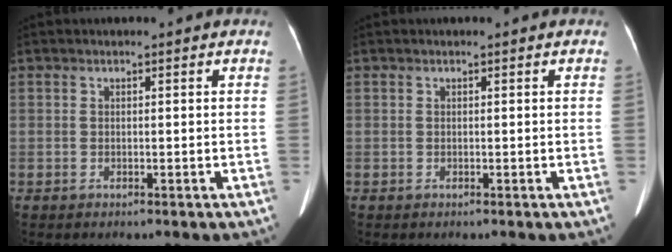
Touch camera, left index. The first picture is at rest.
{"total": 0.0}